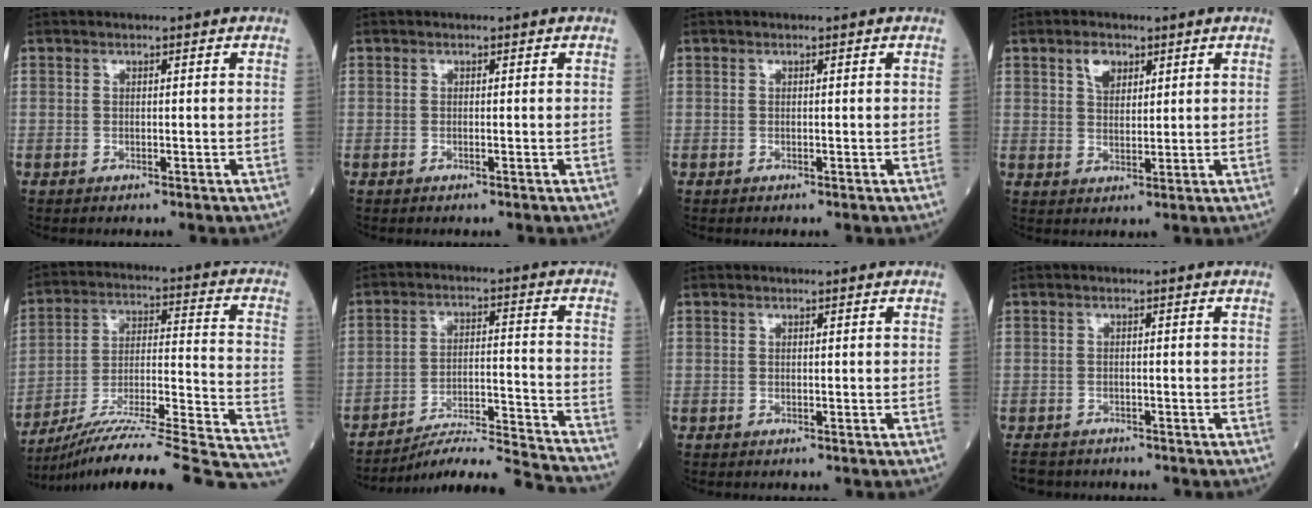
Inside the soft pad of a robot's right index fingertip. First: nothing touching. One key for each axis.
{"total": 0.0}
{"total": 0.0}
{"total": 3.5, "fx": 2.0, "fy": 2.1, "fz": 2.0, "tx": -0.039, "ty": 0.005, "tz": 0.038}
{"total": 29.2, "fx": -26.2, "fy": 0.2, "fz": 12.8, "tx": -0.118, "ty": -0.008, "tz": -0.385}
{"total": 16.3, "fx": -15.8, "fy": -1.4, "fz": 3.9, "tx": -0.060, "ty": 0.003, "tz": -0.241}
{"total": 0.0}
{"total": 3.8, "fx": -3.3, "fy": 2.0, "fz": 0.1, "tx": -0.003, "ty": 0.000, "tz": -0.056}